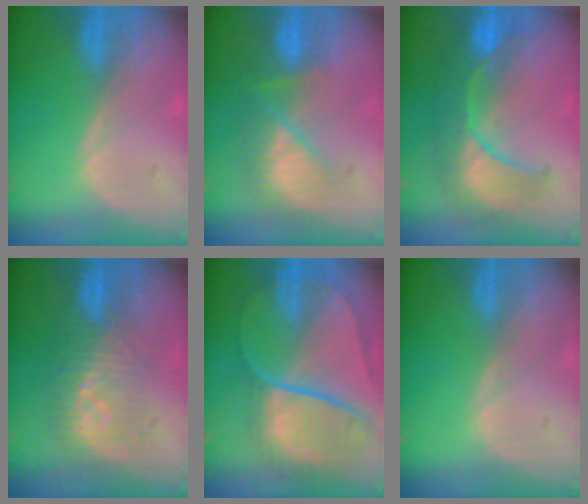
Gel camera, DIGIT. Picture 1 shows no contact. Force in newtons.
{"total": 7.6, "press": 6.7, "slide": 3.6}
{"total": 8.7, "press": 8.6, "slide": 1.5}
{"total": 7.8, "press": 7.5, "slide": 2.0}
{"total": 10.7, "press": 9.0, "slide": 5.9}
{"total": 0.0}